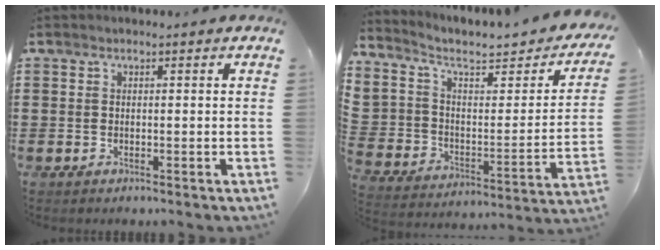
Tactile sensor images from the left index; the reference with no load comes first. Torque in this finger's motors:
{"motor_torque": [1.09, -1.05, 0.66, 0.08]}